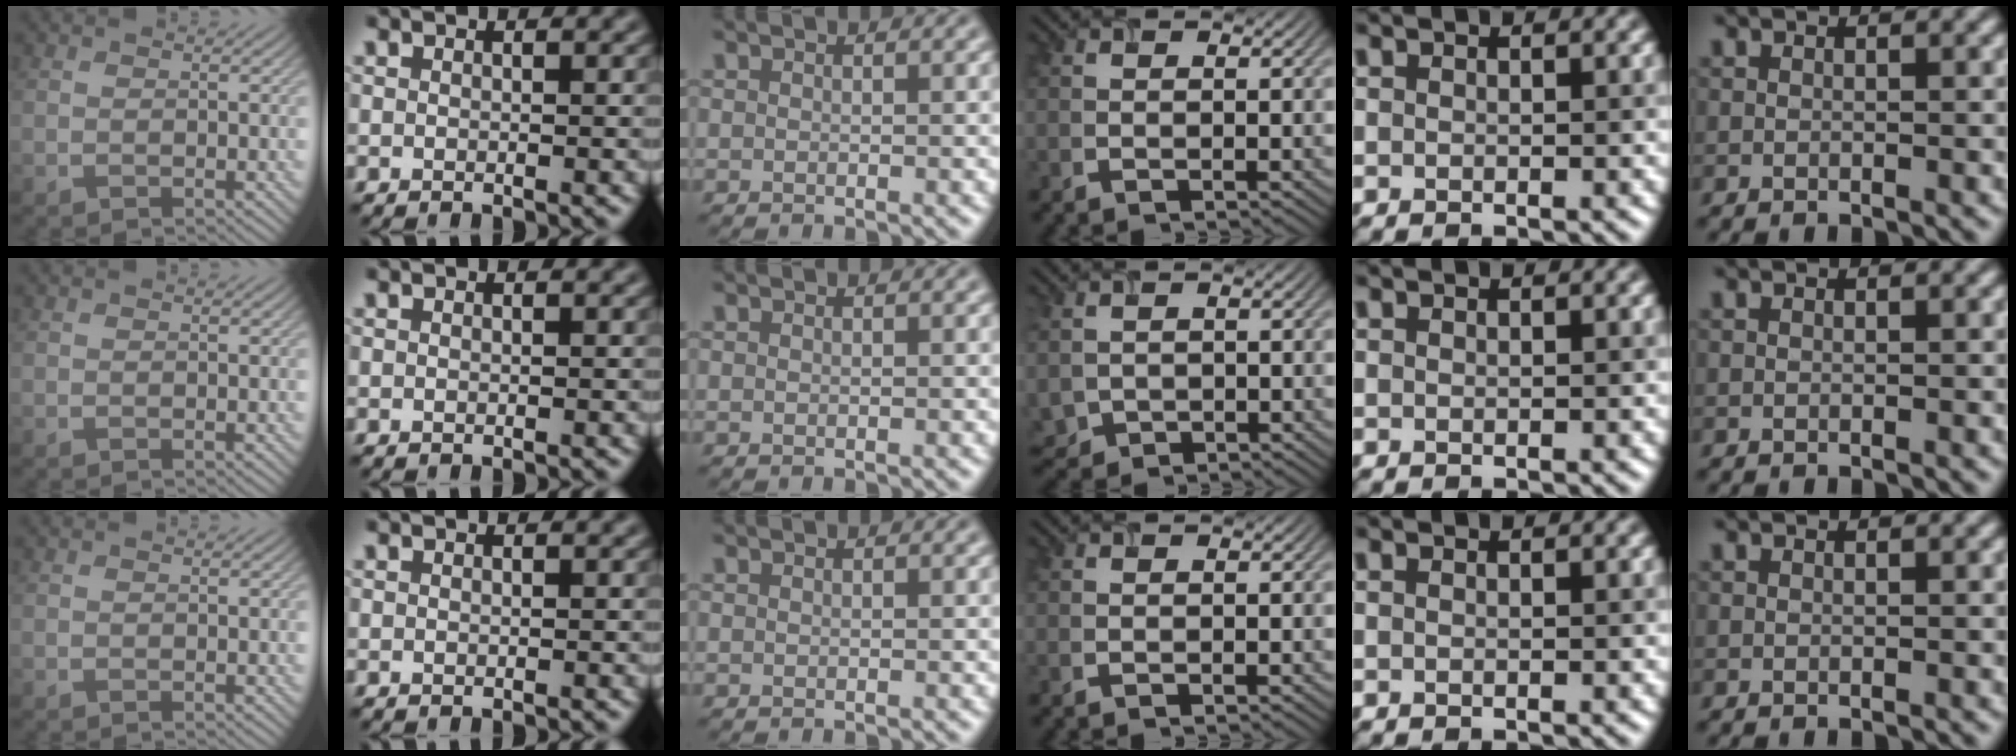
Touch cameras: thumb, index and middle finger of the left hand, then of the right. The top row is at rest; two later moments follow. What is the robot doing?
{"motion": "insert", "object": "airpods case & airpods"}